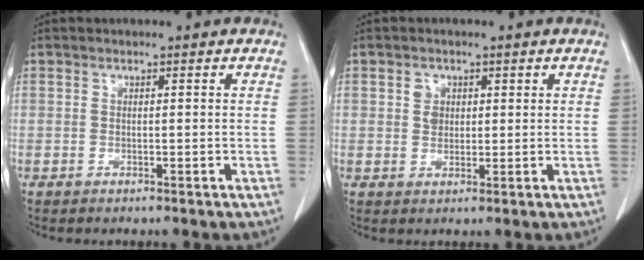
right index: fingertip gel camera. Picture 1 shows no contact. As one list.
[{"total": 2.8, "force": [0.9, 2.3, 1.3], "torque": [-0.023, 0.004, 0.018]}]